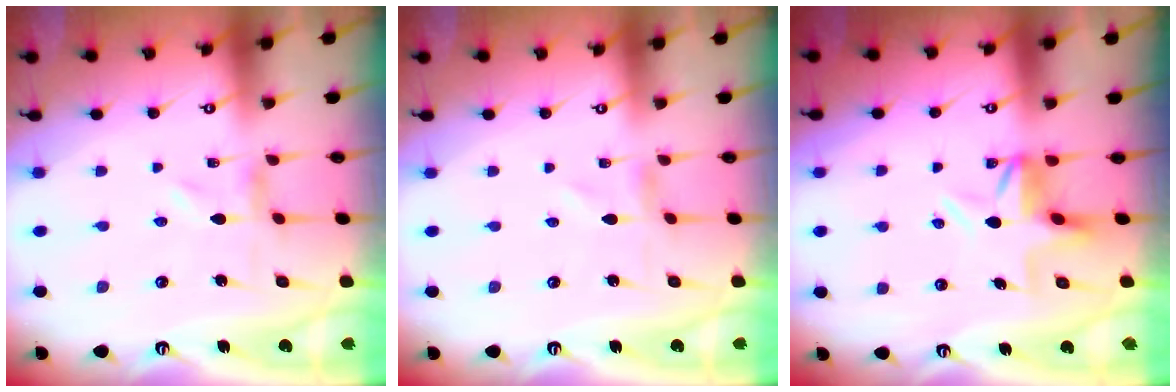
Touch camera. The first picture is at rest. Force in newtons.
{"total": 0.0}
{"total": 6.6, "press": 6.3, "slide": 2.1}